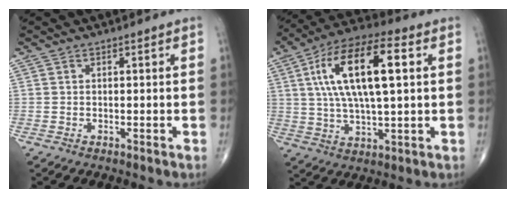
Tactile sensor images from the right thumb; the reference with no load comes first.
{"total": 18.5, "force": [4.4, 6.7, 16.6], "torque": [-0.302, 0.016, 0.072]}